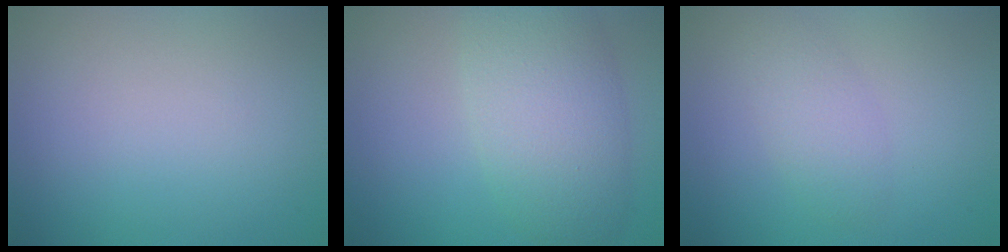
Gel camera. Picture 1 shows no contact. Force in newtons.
{"total": 7.0, "press": 7.0, "slide": 0.1}
{"total": 2.5, "press": 2.5, "slide": 0.0}